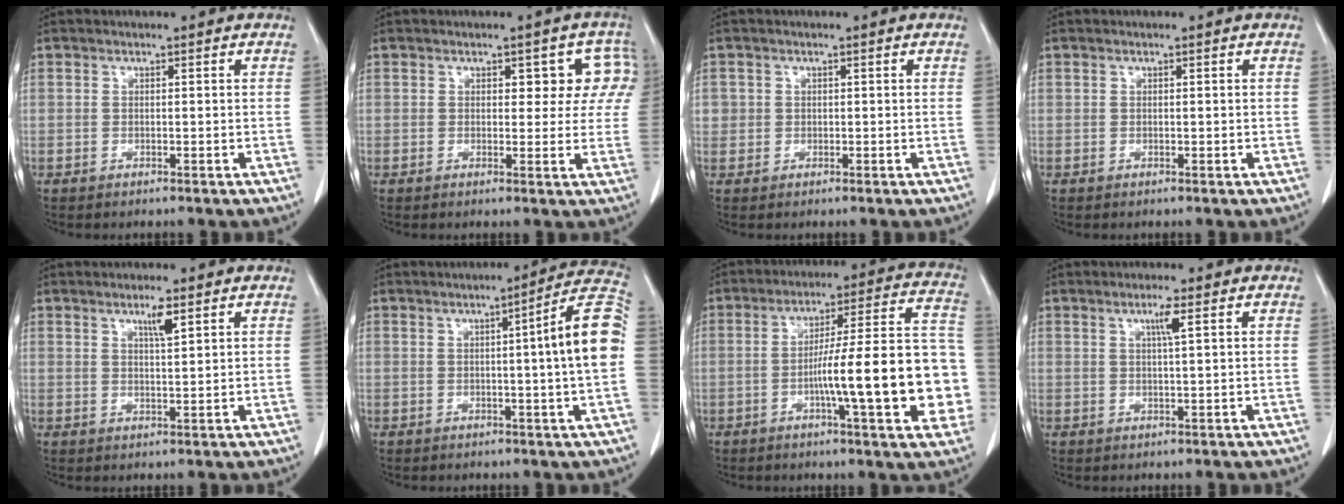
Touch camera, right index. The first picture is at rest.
{"total": 5.3, "force": [1.9, 3.3, 3.6], "torque": [-0.008, 0.015, 0.015]}
{"total": 1.7, "force": [0.3, 1.7, 0.2], "torque": [0.012, 0.004, 0.003]}
{"total": 0.0}
{"total": 2.8, "force": [1.7, 0.1, 2.3], "torque": [-0.042, -0.004, 0.030]}
{"total": 10.3, "force": [0.3, -1.2, 10.2], "torque": [-0.129, 0.008, -0.005]}
{"total": 18.7, "force": [-3.9, 2.4, 18.1], "torque": [-0.211, 0.035, -0.050]}
{"total": 2.4, "force": [1.0, -0.4, 2.2], "torque": [-0.041, -0.002, 0.018]}